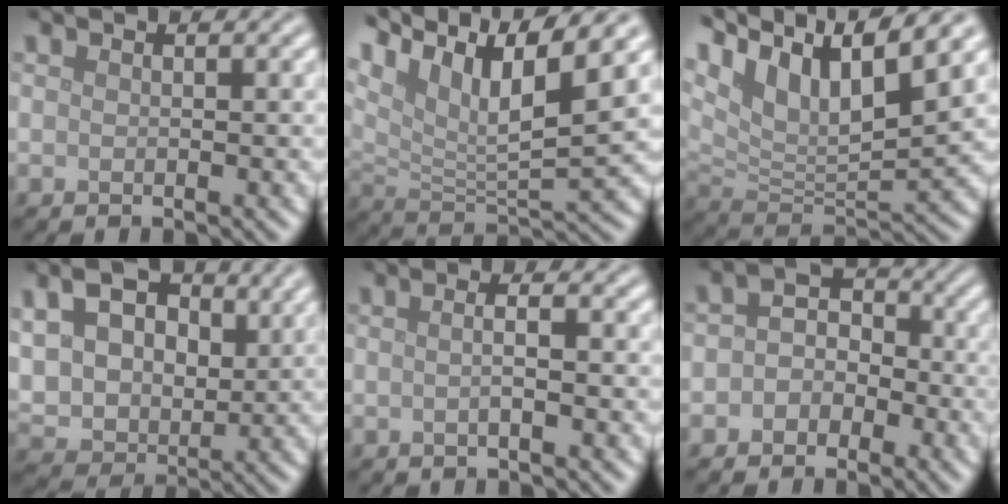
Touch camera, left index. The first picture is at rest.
{"total": 11.4, "force": [7.2, 3.7, 8.0], "torque": [-0.162, 0.011, 0.132]}
{"total": 12.2, "force": [8.1, 4.3, 8.1], "torque": [-0.161, 0.022, 0.142]}
{"total": 8.8, "force": [3.3, 5.9, 5.7], "torque": [-0.131, 0.010, 0.053]}
{"total": 2.3, "force": [0.2, 0.9, 2.1], "torque": [-0.014, -0.002, -0.016]}
{"total": 2.8, "force": [-1.2, 2.3, 1.2], "torque": [0.002, 0.013, -0.034]}